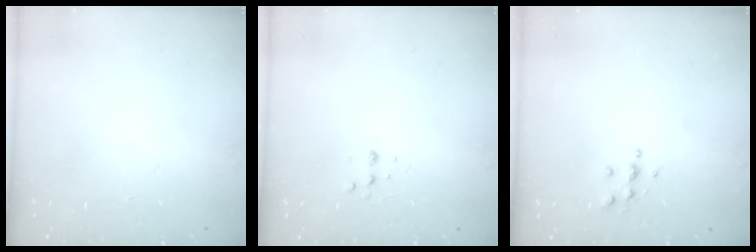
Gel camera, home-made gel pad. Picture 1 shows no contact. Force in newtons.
{"total": 3.1, "press": 3.0, "slide": 0.6}
{"total": 4.4, "press": 4.4, "slide": 0.4}